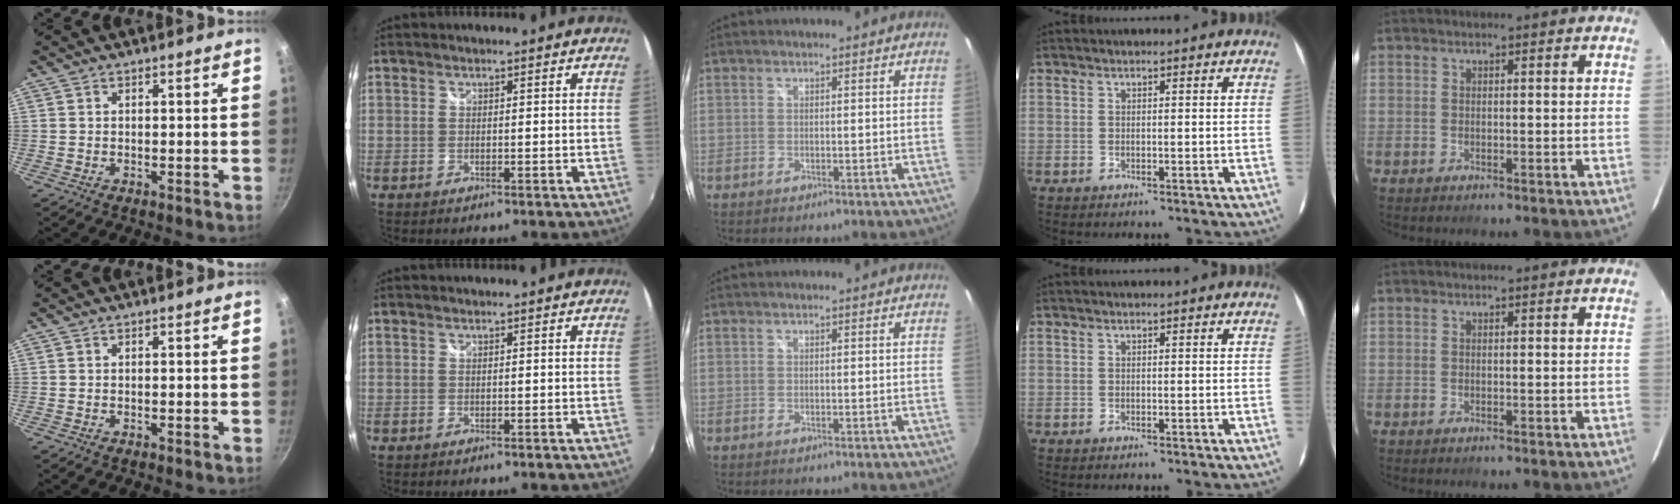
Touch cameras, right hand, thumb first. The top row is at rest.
{}